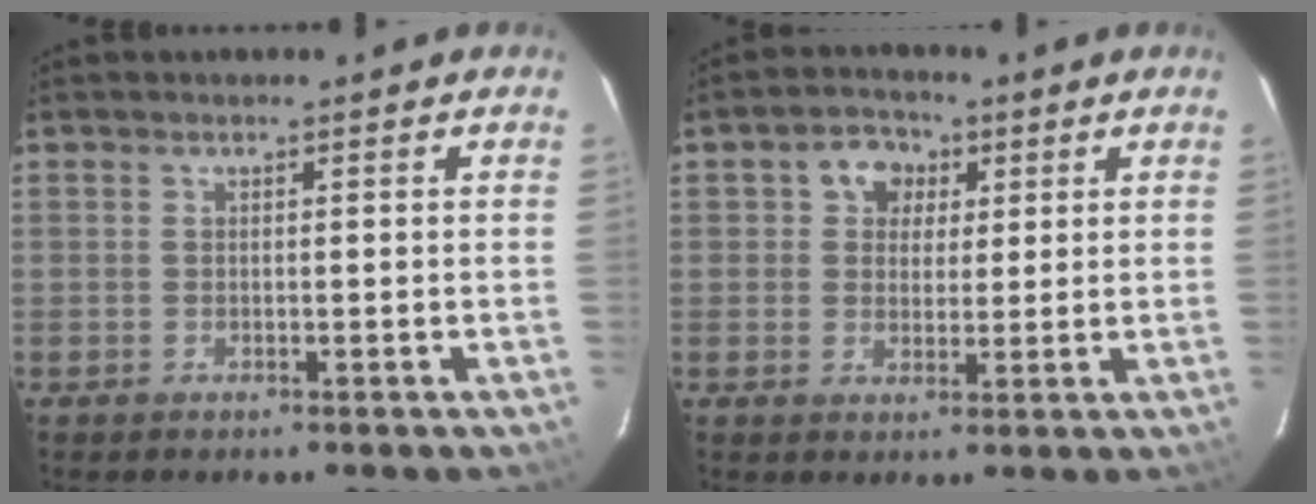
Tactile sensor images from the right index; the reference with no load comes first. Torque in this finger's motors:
{"motor_torque": [0.05, -0.03, 0.18, 0.04]}